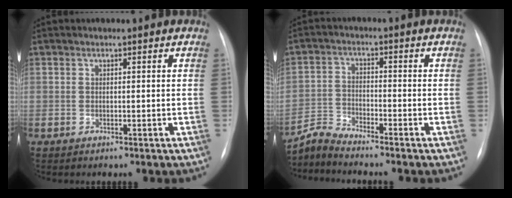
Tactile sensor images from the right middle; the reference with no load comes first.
{"total": 4.3, "force": [-4.1, -0.9, -0.5], "torque": [-0.001, -0.015, -0.083]}